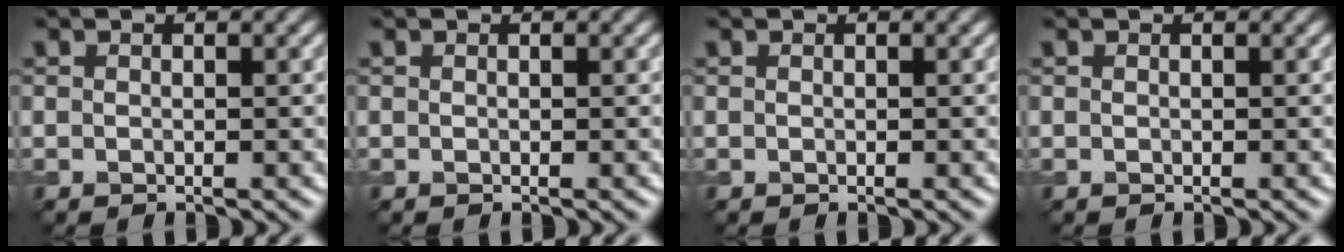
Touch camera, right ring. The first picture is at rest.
{"total": 0.0}
{"total": 0.0}
{"total": 0.0}